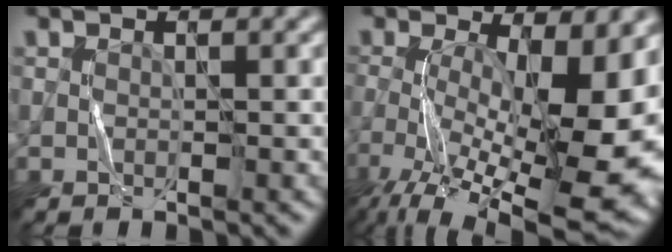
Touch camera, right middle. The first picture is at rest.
{"total": 15.6, "force": [-2.9, 5.6, 14.3], "torque": [-0.219, -0.028, -0.031]}